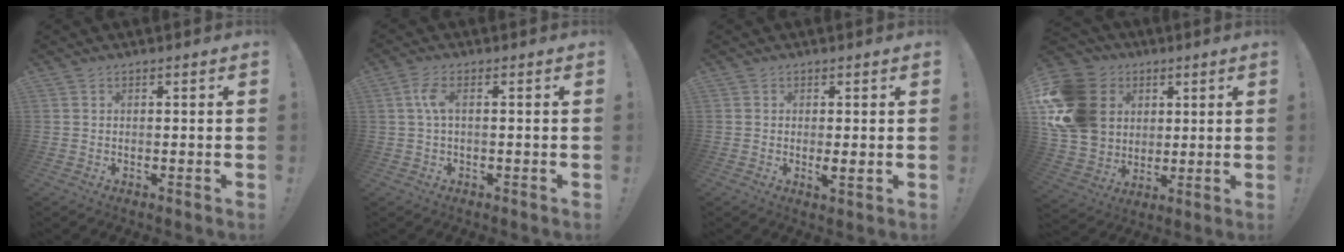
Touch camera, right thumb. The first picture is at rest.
{"total": 4.3, "force": [0.5, 1.1, 4.1], "torque": [-0.088, 0.001, 0.007]}
{"total": 2.3, "force": [0.4, 0.5, 2.2], "torque": [-0.027, -0.009, 0.006]}
{"total": 19.7, "force": [4.8, 16.4, 9.7], "torque": [-0.179, -0.011, 0.110]}